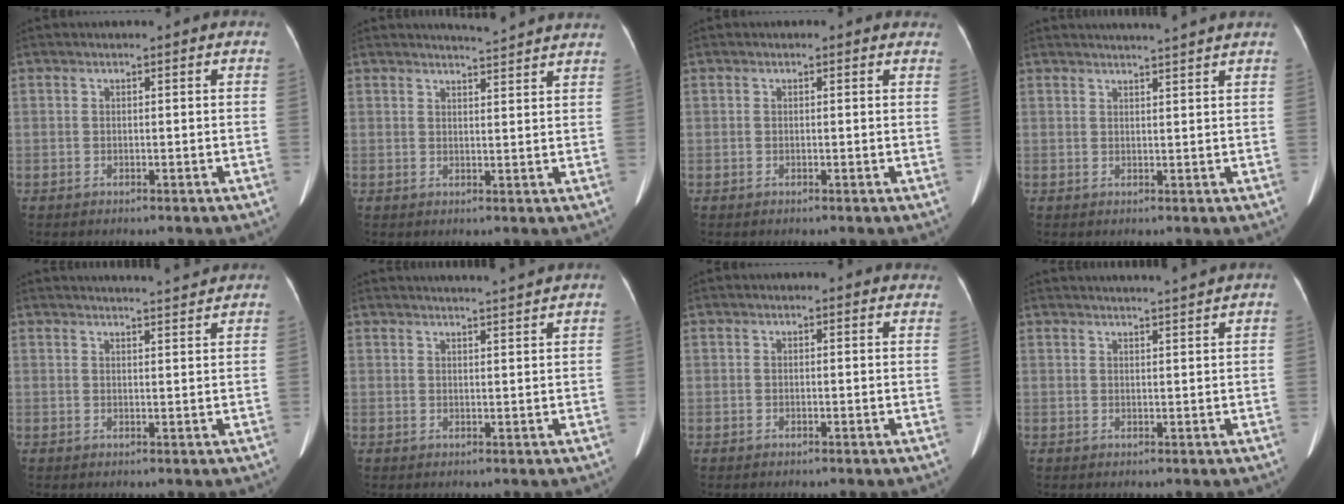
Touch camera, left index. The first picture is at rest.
{"total": 5.9, "force": [5.7, -0.6, 1.3], "torque": [-0.024, 0.004, 0.061]}
{"total": 0.6, "force": [0.4, 0.4, 0.1], "torque": [-0.002, -0.003, -0.006]}
{"total": 6.2, "force": [5.7, -1.2, 2.2], "torque": [-0.026, 0.011, 0.064]}
{"total": 6.2, "force": [6.0, -0.5, 1.3], "torque": [-0.020, 0.006, 0.070]}
{"total": 6.1, "force": [5.7, -1.2, 1.7], "torque": [-0.023, 0.004, 0.068]}
{"total": 1.5, "force": [1.3, 0.7, 0.2], "torque": [-0.002, -0.005, -0.004]}
{"total": 5.2, "force": [4.8, -1.2, 1.5], "torque": [-0.019, 0.005, 0.058]}